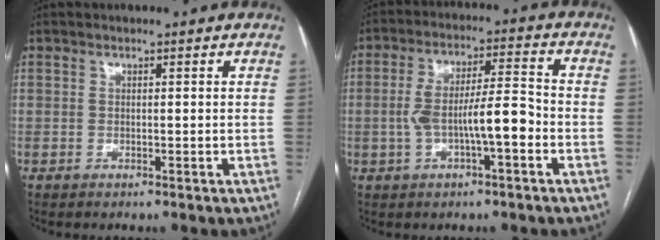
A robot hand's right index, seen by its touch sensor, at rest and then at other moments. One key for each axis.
{"total": 9.2, "fx": -2.3, "fy": 1.8, "fz": 8.7, "tx": -0.162, "ty": 0.026, "tz": -0.037}